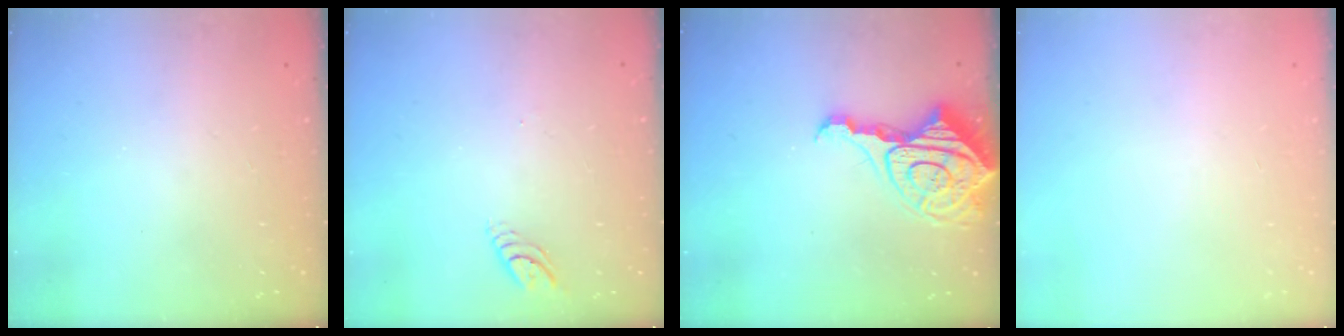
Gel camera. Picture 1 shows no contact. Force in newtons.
{"total": 4.1, "press": 4.1, "slide": 0.5}
{"total": 14.3, "press": 14.2, "slide": 1.3}
{"total": 0.0}